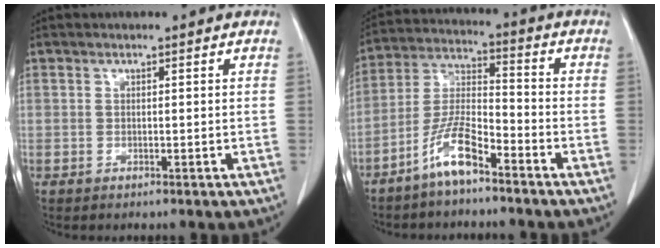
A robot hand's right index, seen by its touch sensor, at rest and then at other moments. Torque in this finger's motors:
{"motor_torque": [0.30, -0.33, 0.21, 0.12]}